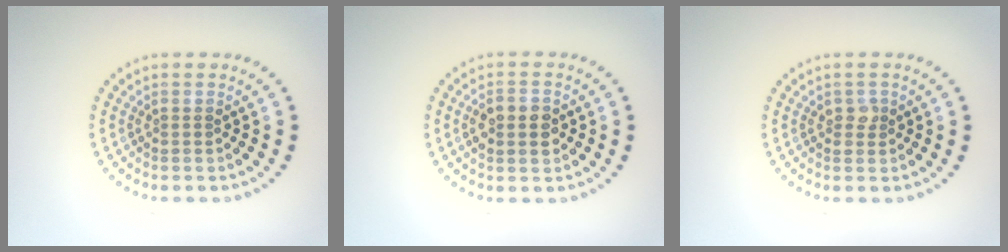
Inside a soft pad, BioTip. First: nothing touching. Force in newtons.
{"total": 3.0, "press": 3.0, "slide": 0.0}
{"total": 1.1, "press": 1.1, "slide": 0.3}